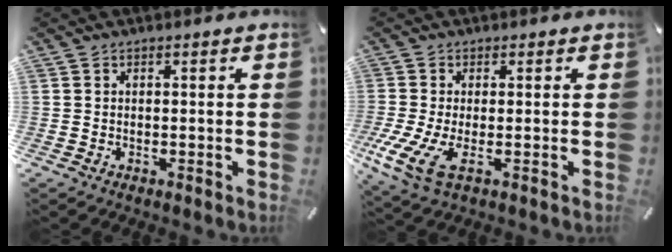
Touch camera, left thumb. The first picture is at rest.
{"total": 7.6, "force": [-1.4, 2.8, 7.0], "torque": [-0.158, -0.023, -0.022]}